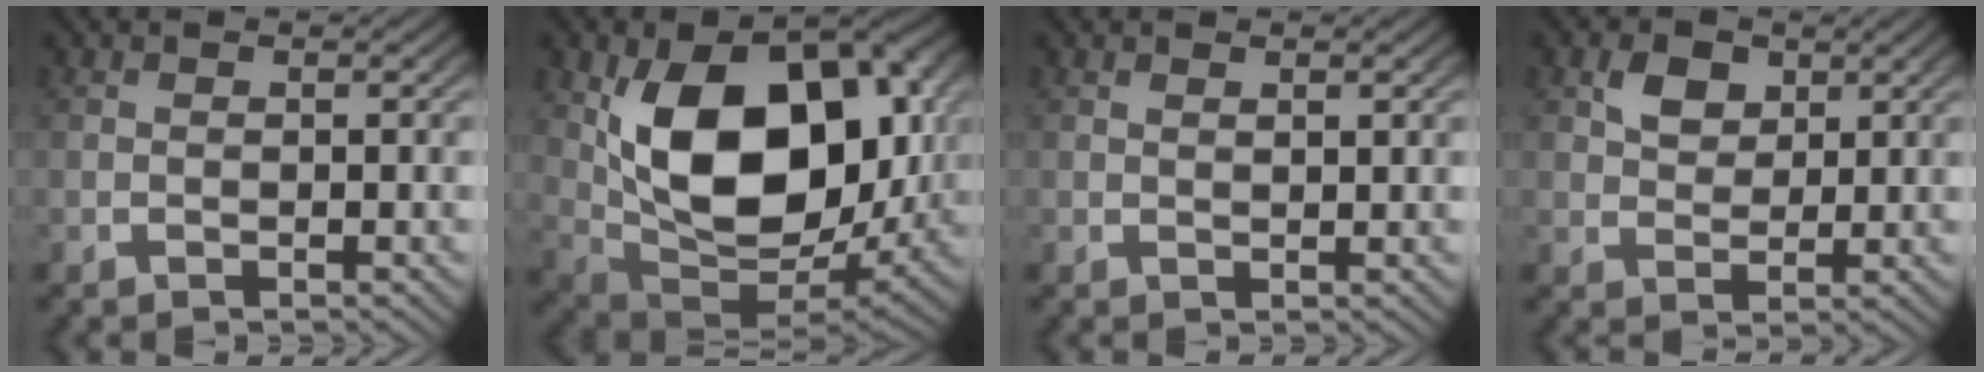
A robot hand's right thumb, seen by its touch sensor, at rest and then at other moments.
{"total": 16.2, "force": [0.2, 10.1, 12.7], "torque": [-0.247, -0.049, 0.025]}
{"total": 0.6, "force": [0.6, 0.1, 0.1], "torque": [0.002, 0.001, 0.014]}
{"total": 3.2, "force": [1.7, 2.2, 1.6], "torque": [-0.023, -0.003, 0.034]}